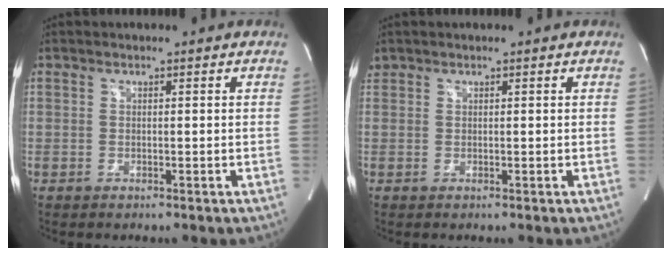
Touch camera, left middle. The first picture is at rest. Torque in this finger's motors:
{"motor_torque": [0.04, -0.02, 0.08, 0.02]}